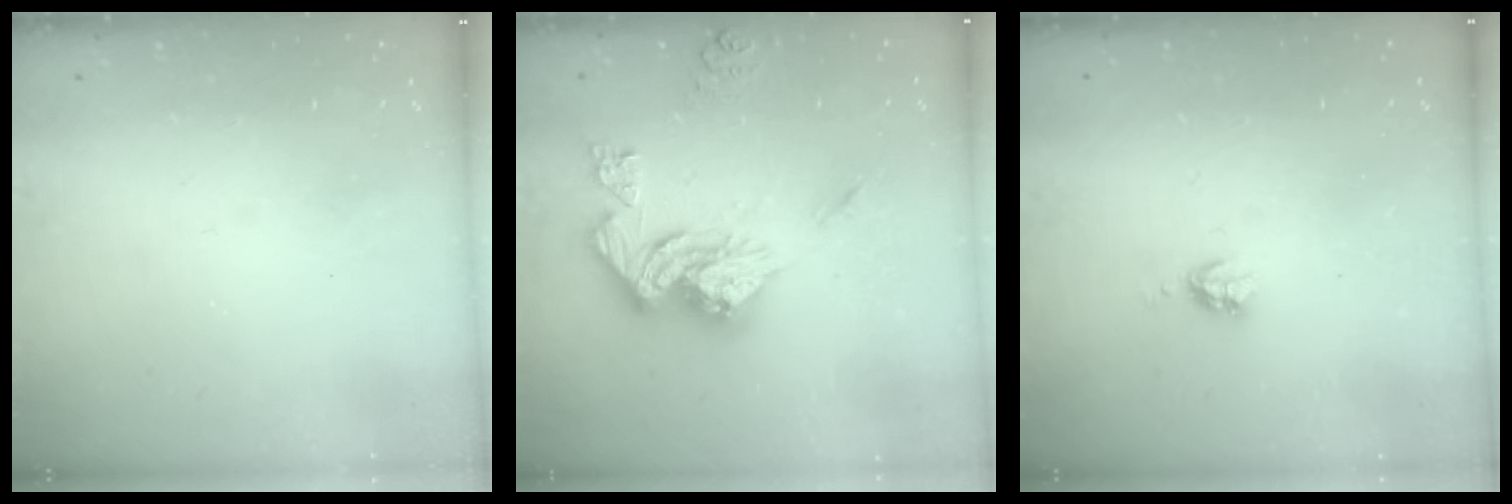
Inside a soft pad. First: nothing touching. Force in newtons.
{"total": 17.8, "press": 17.7, "slide": 1.6}
{"total": 3.1, "press": 3.1, "slide": 0.4}